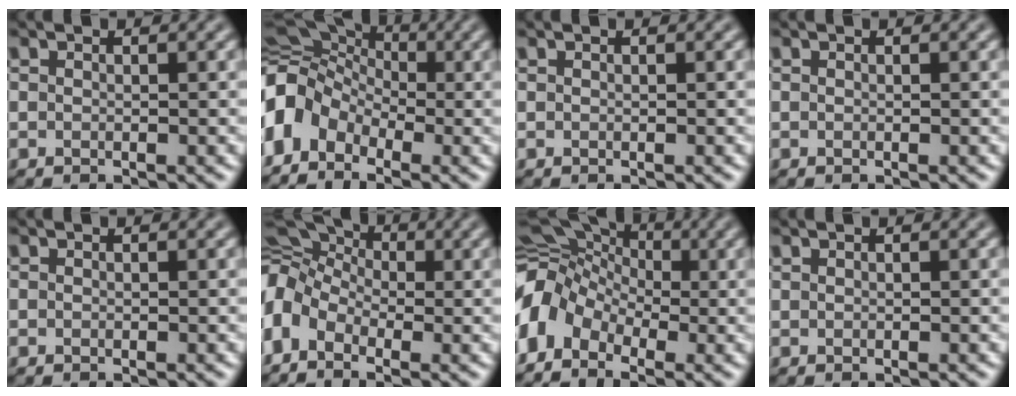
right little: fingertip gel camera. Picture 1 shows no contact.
{"total": 7.9, "force": [-2.7, 5.8, 4.6], "torque": [-0.085, 0.006, -0.071]}
{"total": 0.0}
{"total": 0.0}
{"total": 0.0}
{"total": 9.8, "force": [-0.8, 7.0, 6.8], "torque": [-0.134, 0.024, -0.027]}
{"total": 8.8, "force": [-2.3, 6.2, 5.7], "torque": [-0.106, 0.008, -0.062]}
{"total": 0.0}